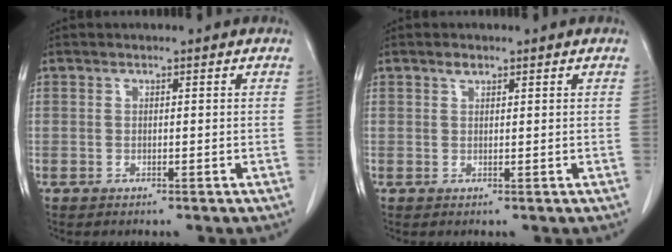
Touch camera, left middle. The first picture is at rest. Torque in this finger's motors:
{"motor_torque": [0.35, -0.22, -0.01, 0.00]}